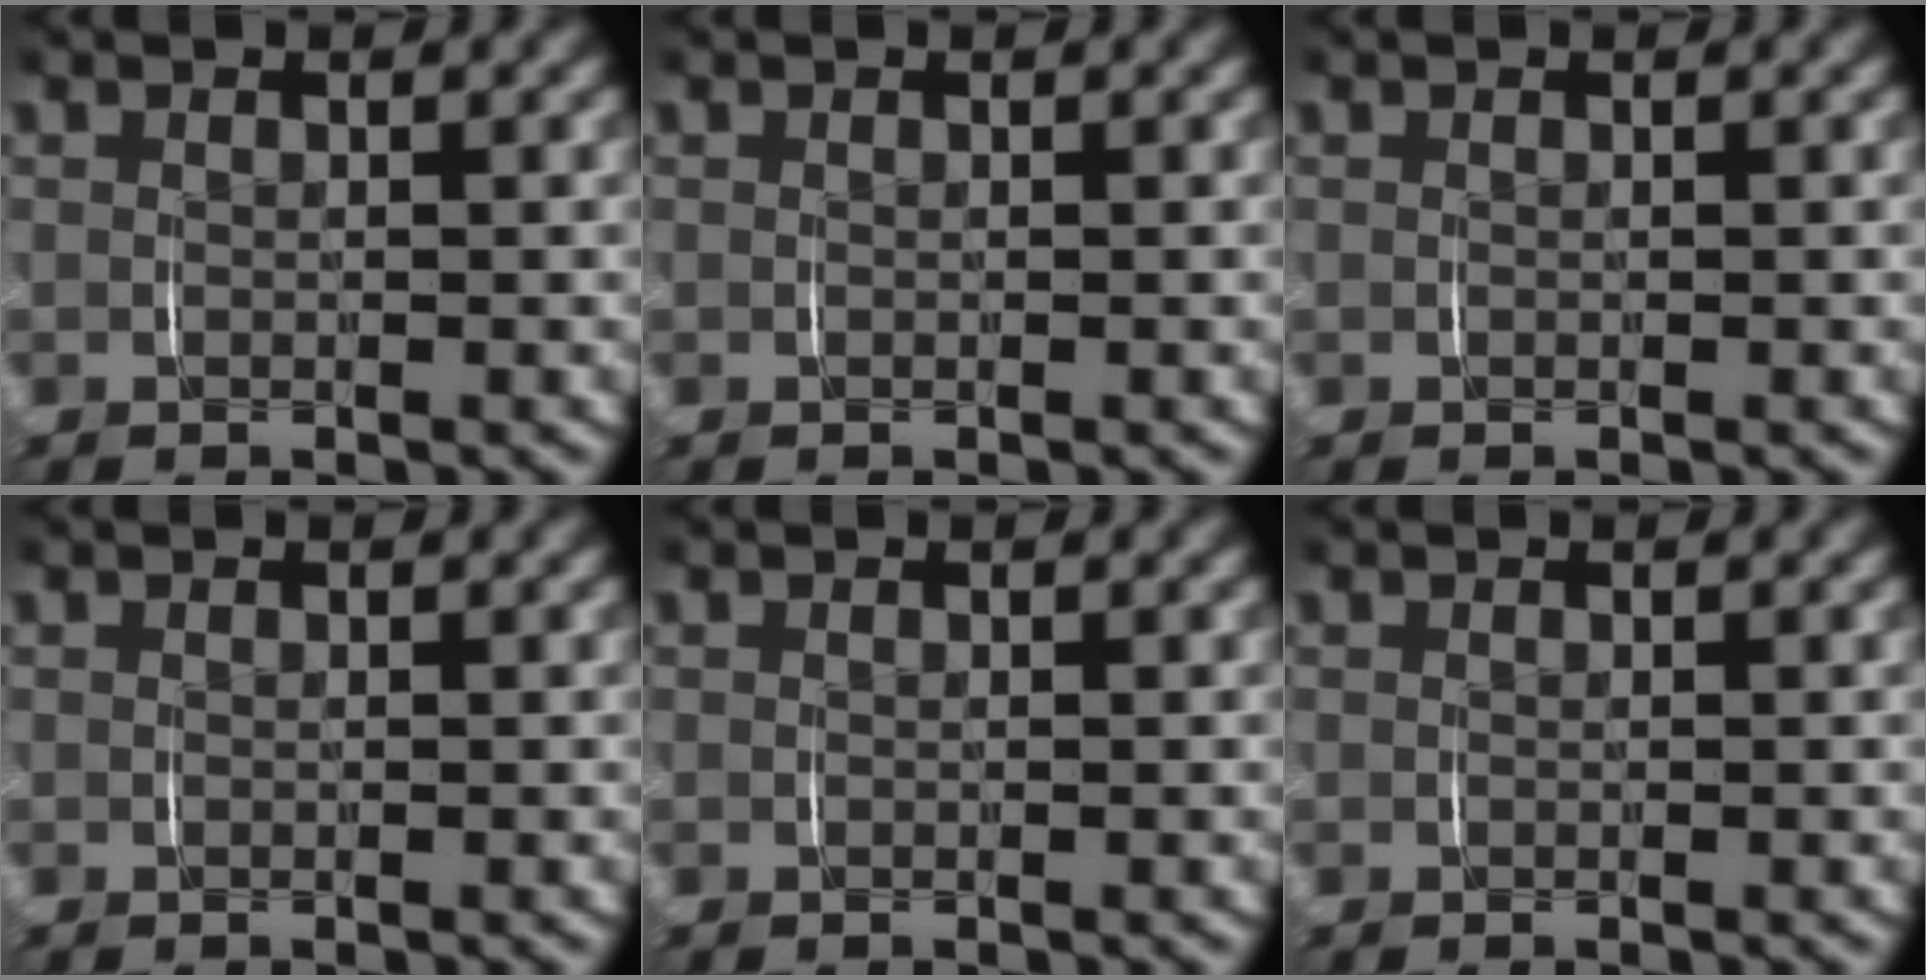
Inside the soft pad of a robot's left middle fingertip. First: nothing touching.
{"total": 0.0}
{"total": 0.0}
{"total": 0.0}
{"total": 0.0}
{"total": 0.0}